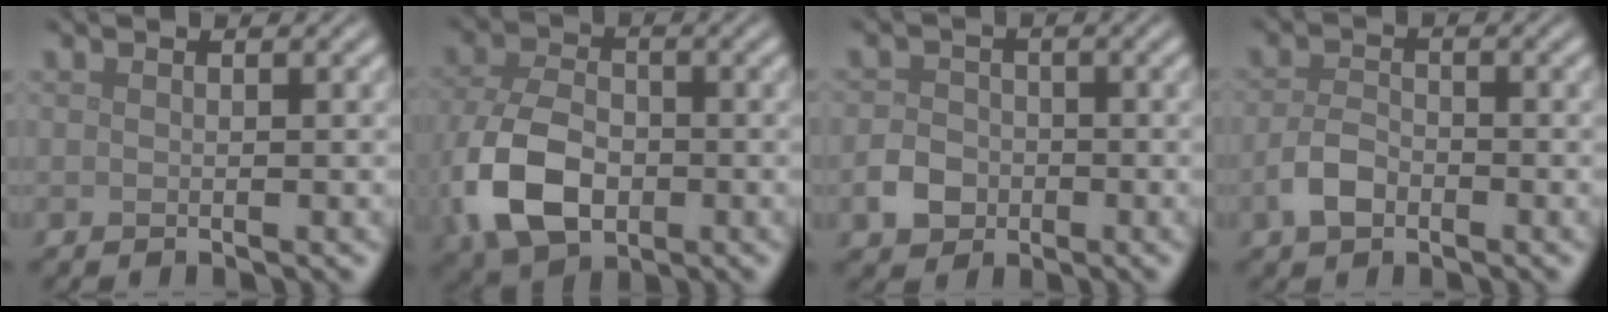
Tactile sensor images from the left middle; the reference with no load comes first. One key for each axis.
{"total": 8.9, "fx": -2.7, "fy": 5.9, "fz": 6.1, "tx": -0.151, "ty": -0.012, "tz": -0.062}
{"total": 3.0, "fx": -1.1, "fy": 2.4, "fz": 1.3, "tx": -0.021, "ty": 0.002, "tz": -0.024}
{"total": 2.8, "fx": -1.4, "fy": 1.7, "fz": 1.7, "tx": -0.034, "ty": 0.003, "tz": -0.033}